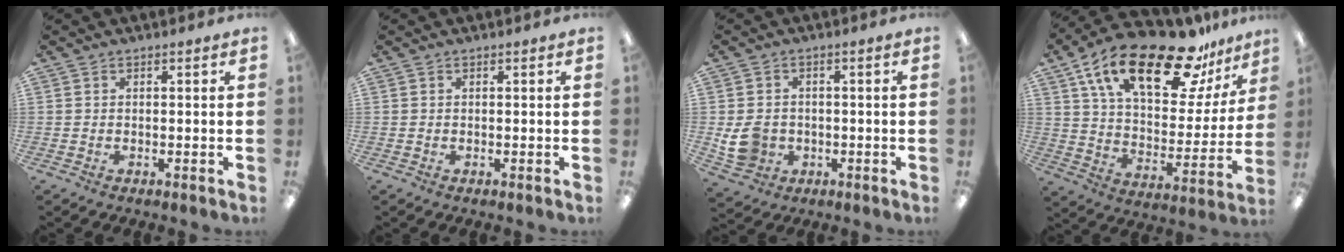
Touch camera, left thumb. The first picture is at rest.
{"total": 0.0}
{"total": 7.1, "force": [-1.1, 6.2, 3.1], "torque": [-0.062, 0.009, -0.015]}
{"total": 25.5, "force": [16.4, 10.1, 16.7], "torque": [-0.280, -0.089, 0.278]}